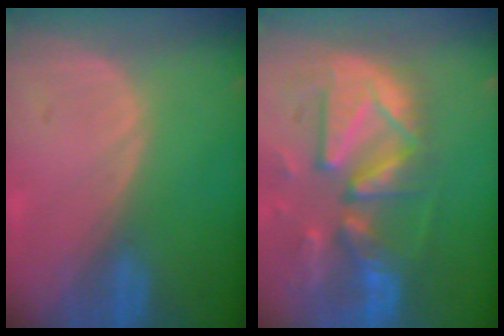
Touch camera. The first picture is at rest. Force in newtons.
{"total": 13.3, "press": 11.4, "slide": 6.7}